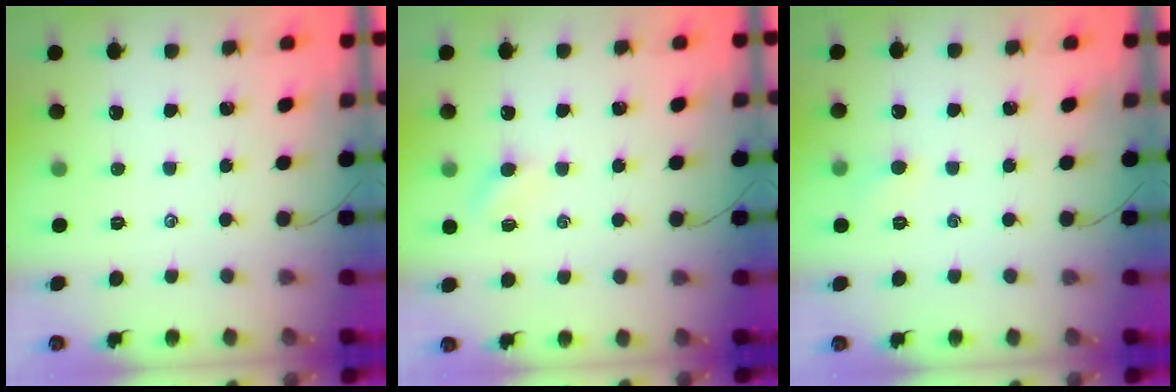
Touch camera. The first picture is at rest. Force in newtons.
{"total": 4.7, "press": 4.5, "slide": 1.2}
{"total": 3.8, "press": 3.6, "slide": 1.2}